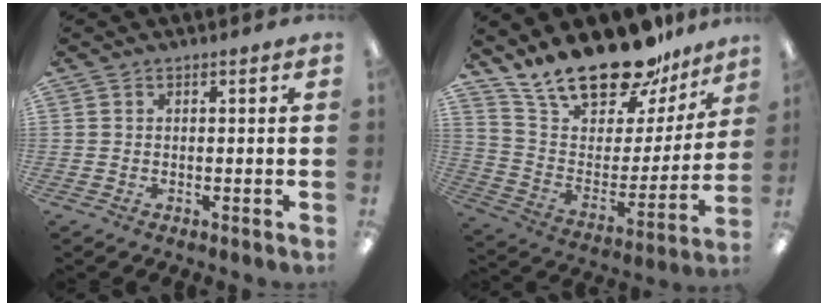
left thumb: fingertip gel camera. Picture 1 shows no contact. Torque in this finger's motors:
{"motor_torque": [0.58, 0.49, 1.57, -1.20, 0.33]}